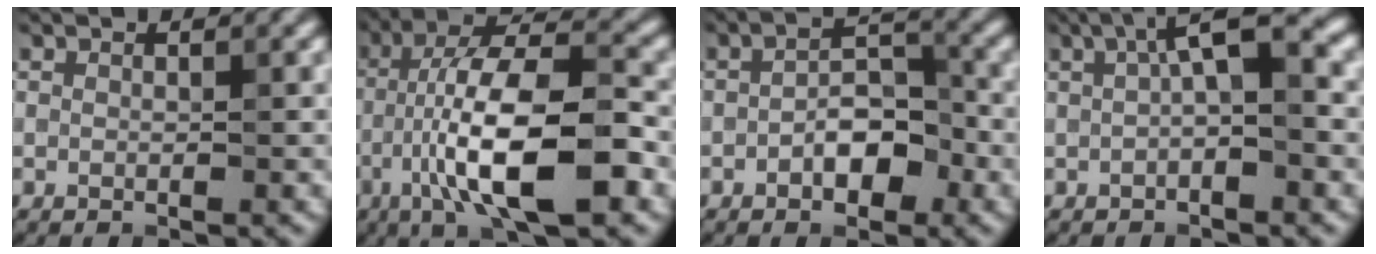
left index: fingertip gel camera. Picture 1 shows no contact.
{"total": 10.7, "force": [-3.8, 2.8, 9.6], "torque": [-0.164, 0.015, -0.073]}
{"total": 3.9, "force": [-1.6, 2.0, 3.0], "torque": [-0.042, 0.011, -0.027]}
{"total": 4.6, "force": [0.8, 1.0, 4.4], "torque": [-0.072, 0.015, 0.004]}